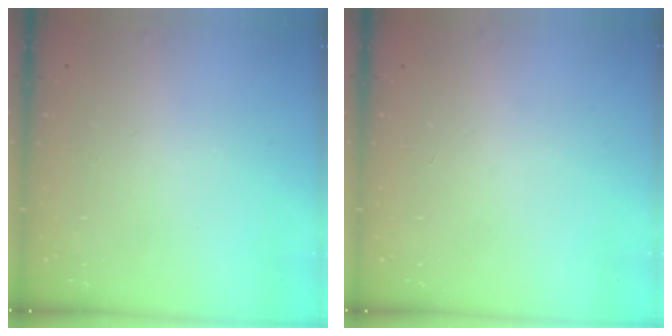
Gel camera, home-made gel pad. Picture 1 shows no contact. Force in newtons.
{"total": 0.0}